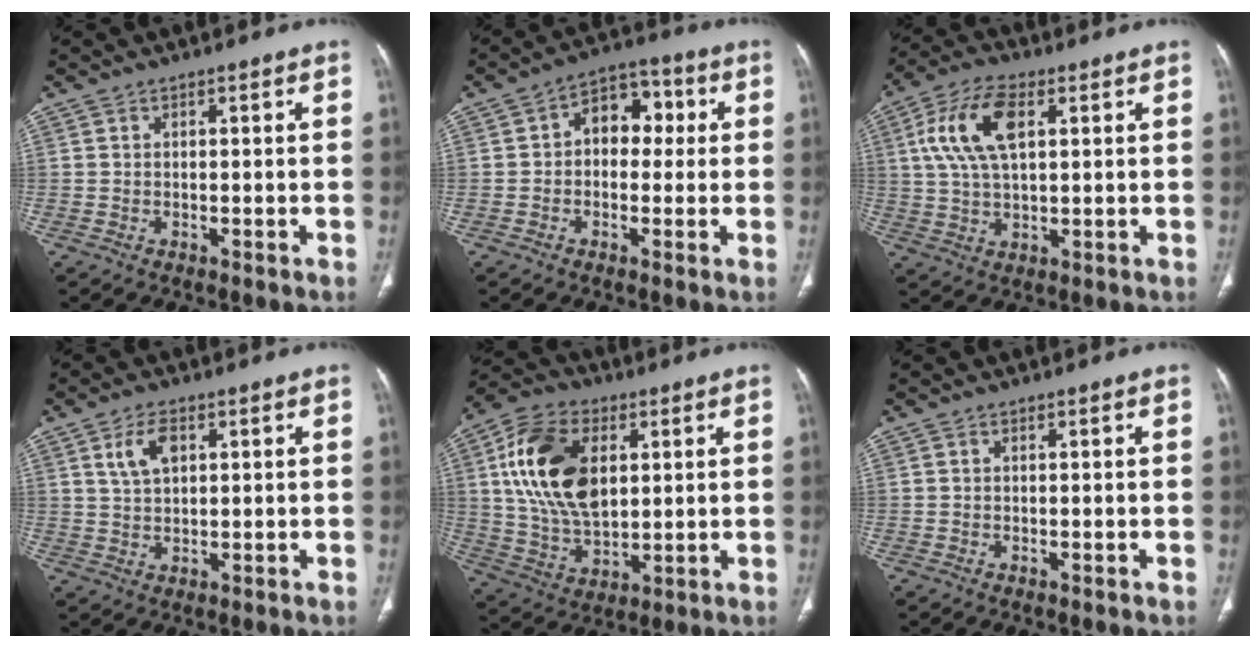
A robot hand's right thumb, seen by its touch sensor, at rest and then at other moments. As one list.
[{"total": 9.0, "force": [0.9, 6.4, 6.3], "torque": [-0.053, 0.029, 0.004]}, {"total": 11.9, "force": [3.5, 5.9, 9.8], "torque": [-0.199, 0.008, 0.066]}, {"total": 5.4, "force": [2.2, 3.0, 3.9], "torque": [-0.068, -0.005, 0.045]}, {"total": 18.7, "force": [4.6, 11.6, 13.9], "torque": [-0.241, -0.005, 0.088]}, {"total": 0.0}]